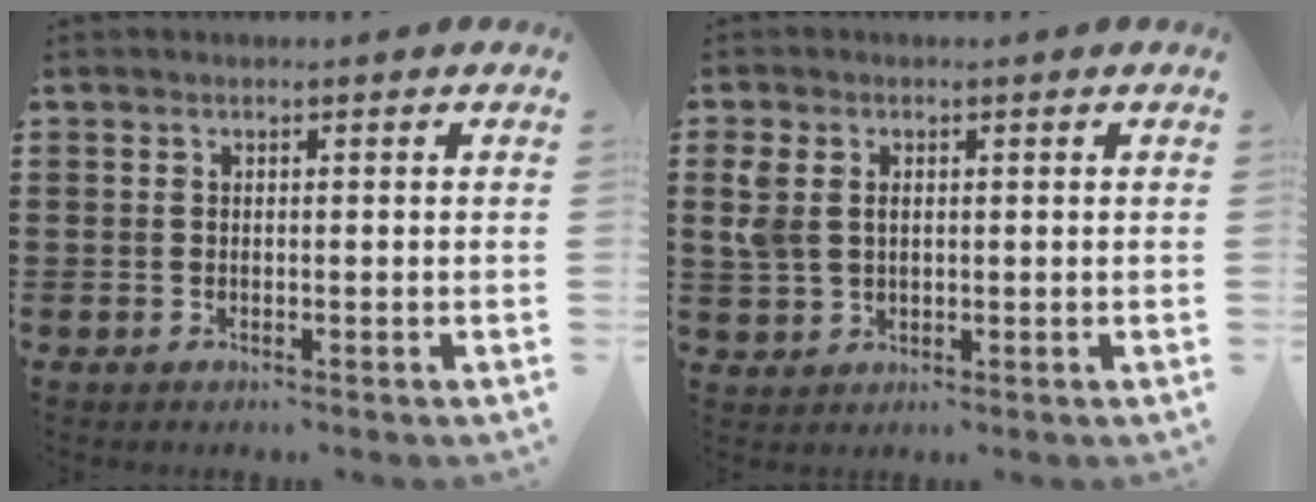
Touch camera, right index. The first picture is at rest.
{"total": 3.2, "force": [1.0, 2.4, 2.0], "torque": [-0.054, 0.007, 0.014]}